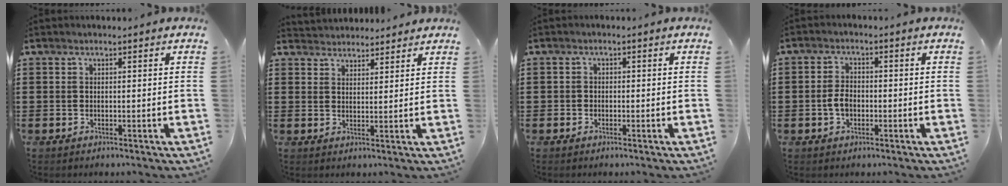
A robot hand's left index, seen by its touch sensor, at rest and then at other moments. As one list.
[{"total": 2.7, "force": [2.6, 0.6, -0.5], "torque": [0.001, -0.005, 0.050]}, {"total": 1.0, "force": [-0.6, 0.8, 0.1], "torque": [-0.005, 0.003, -0.014]}, {"total": 3.4, "force": [-0.8, 2.1, 2.6], "torque": [-0.064, 0.000, -0.019]}]